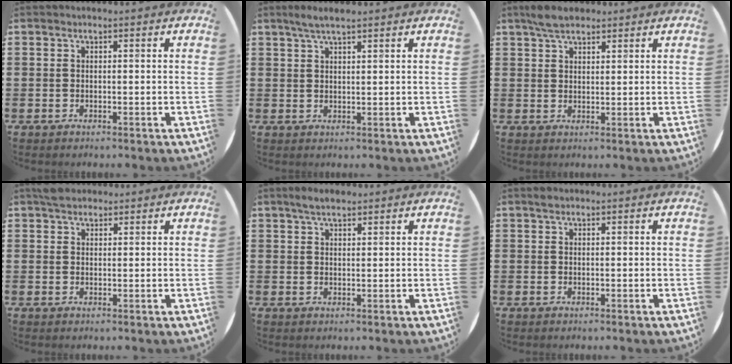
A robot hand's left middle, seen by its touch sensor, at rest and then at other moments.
{"total": 2.7, "force": [2.1, 0.3, 1.6], "torque": [-0.035, 0.004, 0.037]}
{"total": 3.8, "force": [3.1, 1.5, 1.7], "torque": [-0.039, 0.006, 0.058]}
{"total": 2.1, "force": [1.9, 0.8, 0.3], "torque": [-0.003, 0.003, 0.035]}
{"total": 2.5, "force": [2.0, 0.7, 1.4], "torque": [-0.021, 0.003, 0.035]}
{"total": 0.6, "force": [0.5, 0.3, 0.2], "torque": [0.003, -0.001, 0.008]}